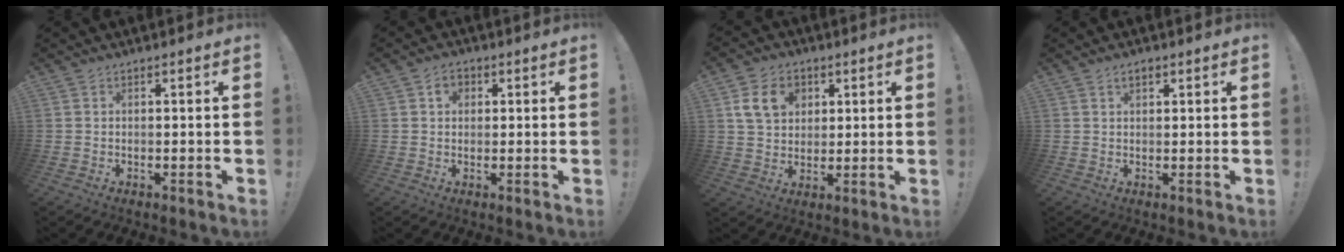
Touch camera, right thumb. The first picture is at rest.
{"total": 3.6, "force": [1.1, 3.0, 1.7], "torque": [-0.023, 0.002, 0.018]}
{"total": 11.4, "force": [4.2, 9.0, 5.6], "torque": [-0.079, -0.004, 0.083]}
{"total": 2.1, "force": [1.1, 1.2, 1.3], "torque": [-0.018, 0.000, 0.019]}